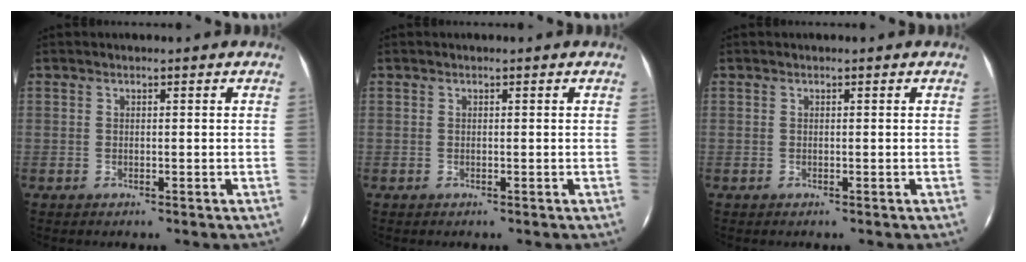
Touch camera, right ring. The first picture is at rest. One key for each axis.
{"total": 0.0}
{"total": 0.0}